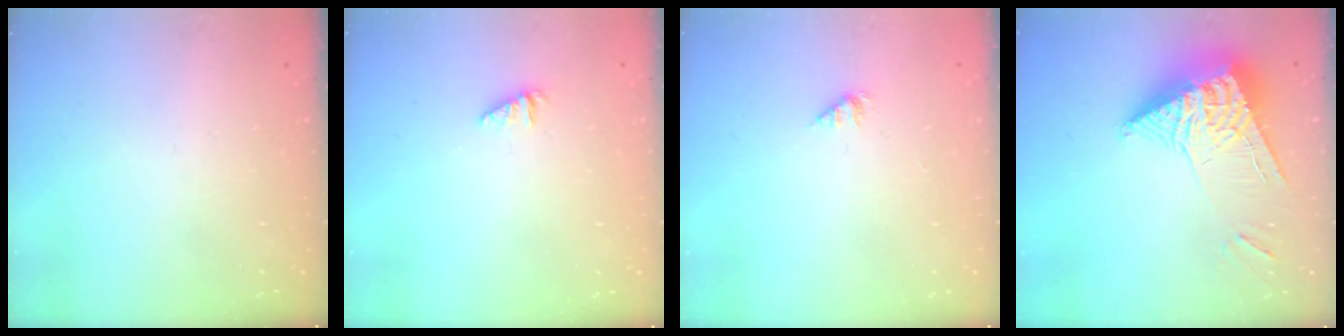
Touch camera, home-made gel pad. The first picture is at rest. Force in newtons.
{"total": 1.1, "press": 1.1, "slide": 0.1}
{"total": 1.1, "press": 1.0, "slide": 0.2}
{"total": 12.2, "press": 12.1, "slide": 1.9}